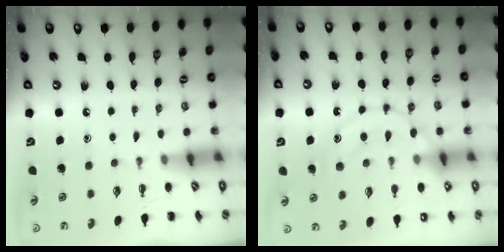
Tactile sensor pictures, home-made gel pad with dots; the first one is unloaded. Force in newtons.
{"total": 15.9, "press": 15.9, "slide": 1.2}